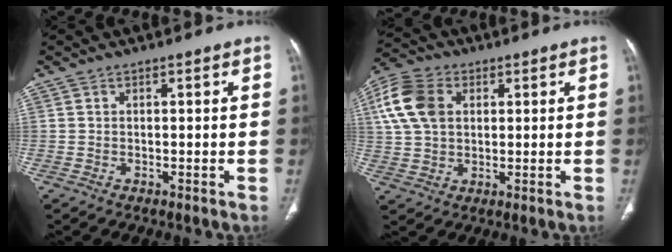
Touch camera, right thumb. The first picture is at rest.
{"total": 11.4, "force": [2.9, 8.0, 7.5], "torque": [-0.150, 0.012, 0.052]}